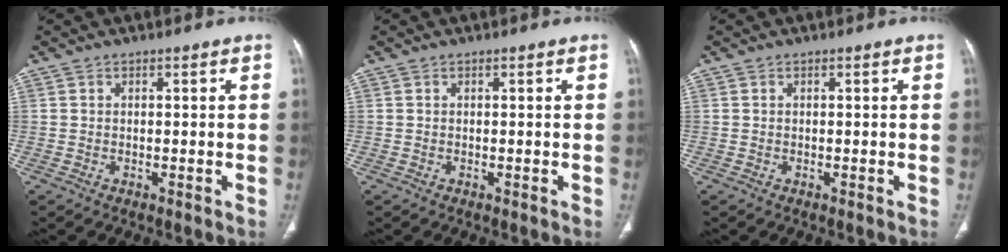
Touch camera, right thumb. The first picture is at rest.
{"total": 0.0}
{"total": 0.0}